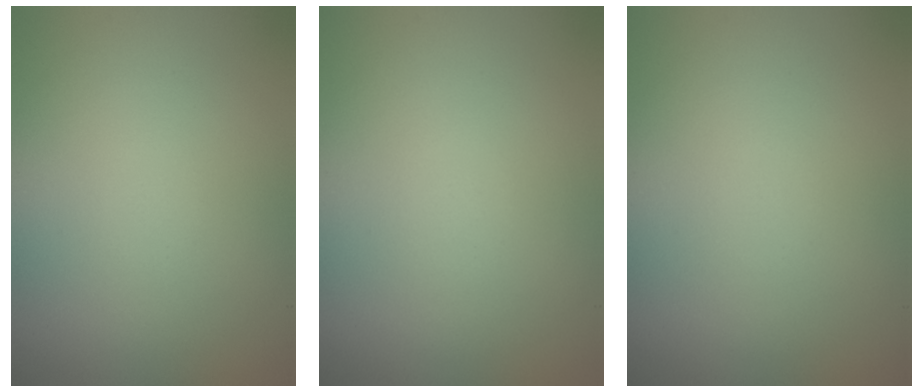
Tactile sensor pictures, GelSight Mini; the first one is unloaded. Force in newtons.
{"total": 0.0}
{"total": 0.0}